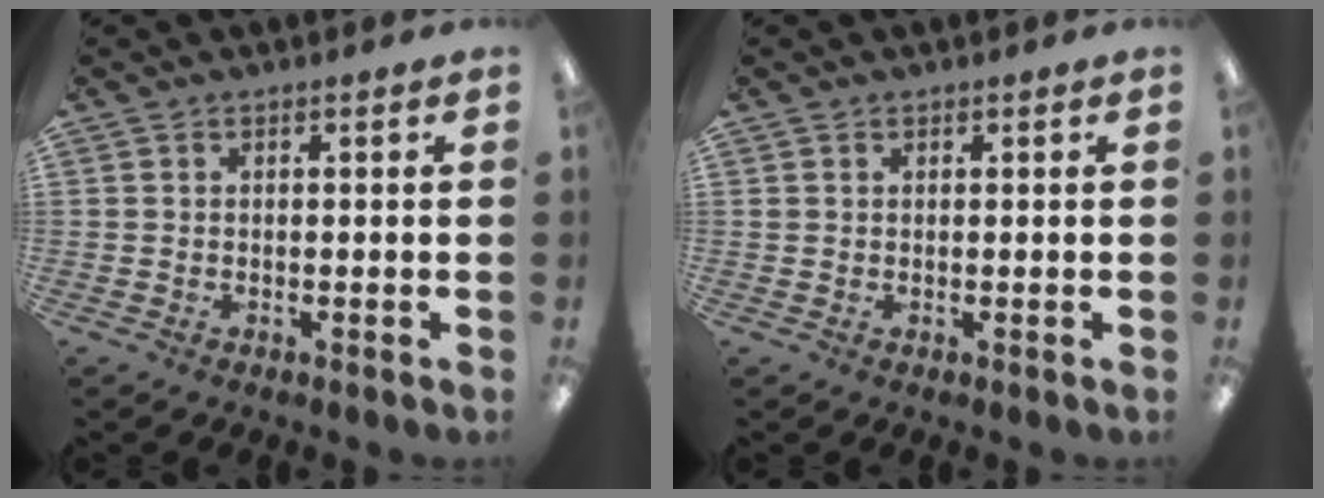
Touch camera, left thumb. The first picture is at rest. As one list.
[{"total": 0.5, "force": [0.4, 0.4, 0.0], "torque": [-0.001, 0.003, 0.006]}]